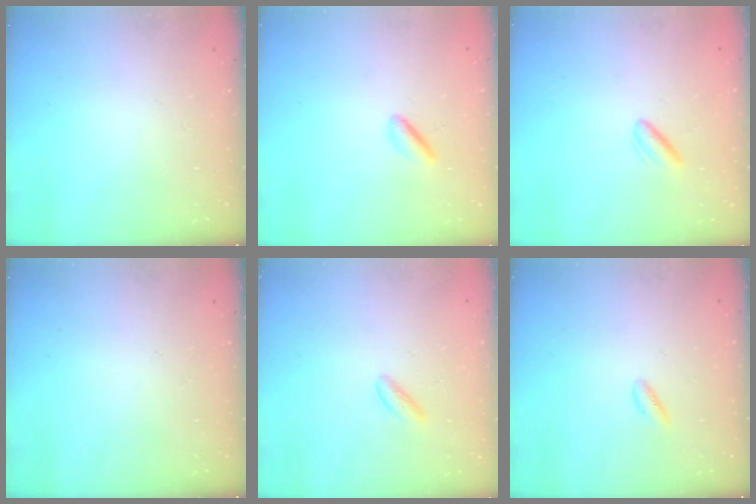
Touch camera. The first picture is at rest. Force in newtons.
{"total": 2.1, "press": 1.9, "slide": 0.9}
{"total": 2.9, "press": 2.6, "slide": 1.3}
{"total": 0.0}
{"total": 2.2, "press": 2.0, "slide": 0.9}
{"total": 3.3, "press": 3.0, "slide": 1.2}